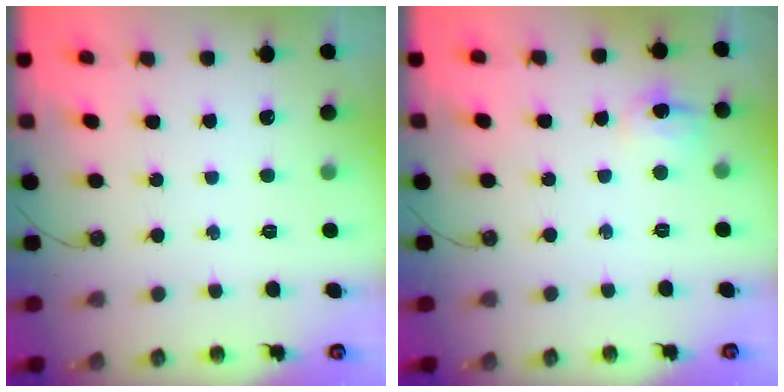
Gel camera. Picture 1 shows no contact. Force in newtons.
{"total": 8.7, "press": 8.7, "slide": 0.2}